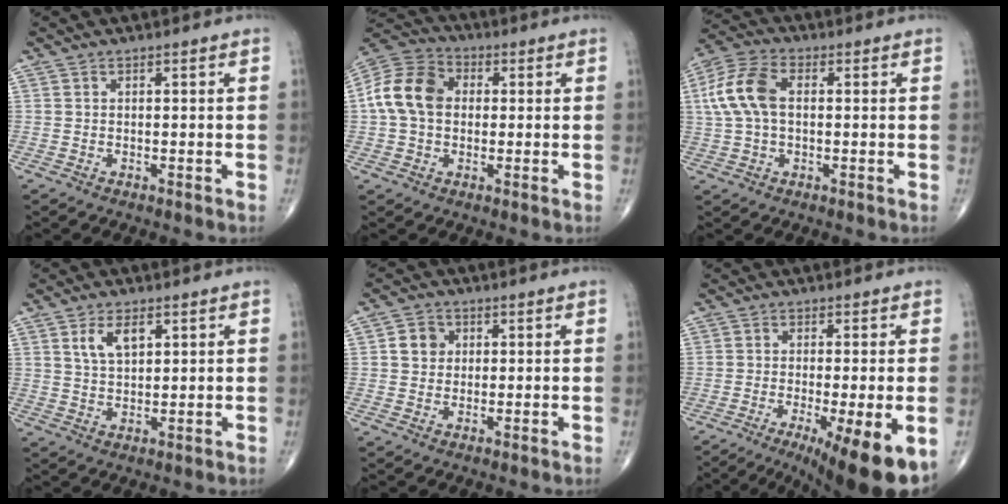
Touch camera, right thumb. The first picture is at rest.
{"total": 11.9, "force": [0.8, 8.9, 7.9], "torque": [-0.148, 0.030, 0.005]}
{"total": 10.4, "force": [1.2, 6.1, 8.3], "torque": [-0.185, 0.025, 0.019]}
{"total": 5.5, "force": [2.4, 2.9, 4.1], "torque": [-0.068, -0.009, 0.049]}
{"total": 4.0, "force": [0.8, 3.6, 1.6], "torque": [-0.008, 0.002, 0.008]}
{"total": 14.3, "force": [-6.9, 2.5, 12.3], "torque": [-0.147, -0.016, -0.100]}